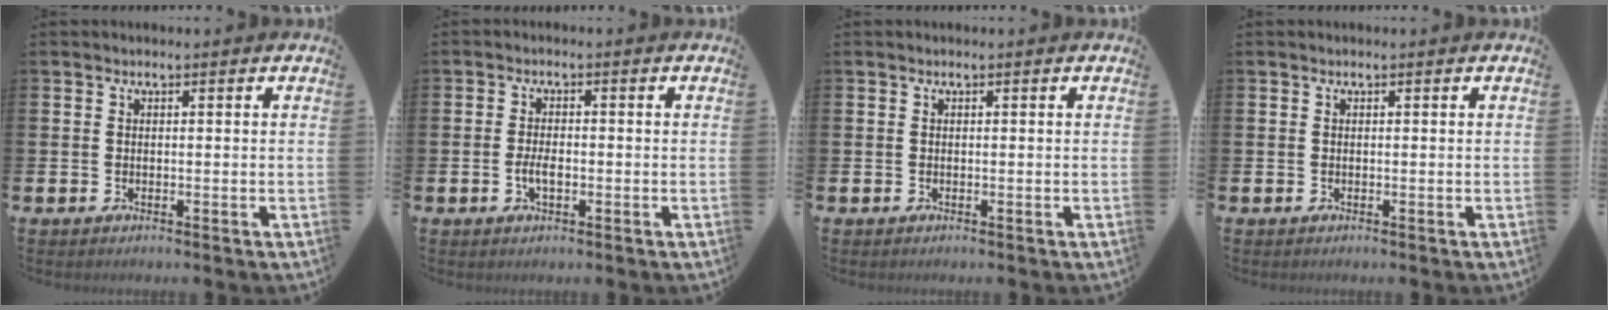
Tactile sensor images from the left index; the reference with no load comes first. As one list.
[{"total": 2.6, "force": [-0.6, 1.2, 2.2], "torque": [-0.041, 0.001, -0.012]}, {"total": 0.0}, {"total": 0.0}]